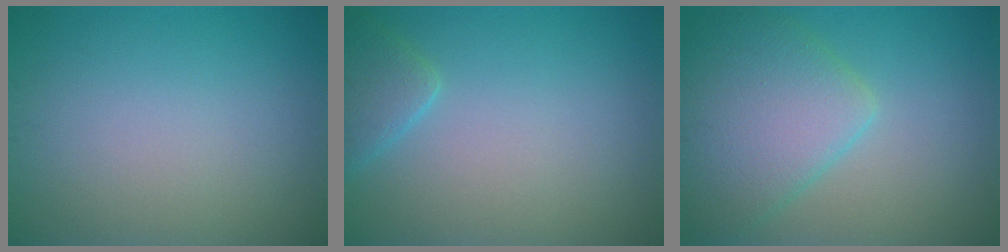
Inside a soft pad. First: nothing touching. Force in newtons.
{"total": 2.2, "press": 2.2, "slide": 0.1}
{"total": 6.6, "press": 6.6, "slide": 0.4}